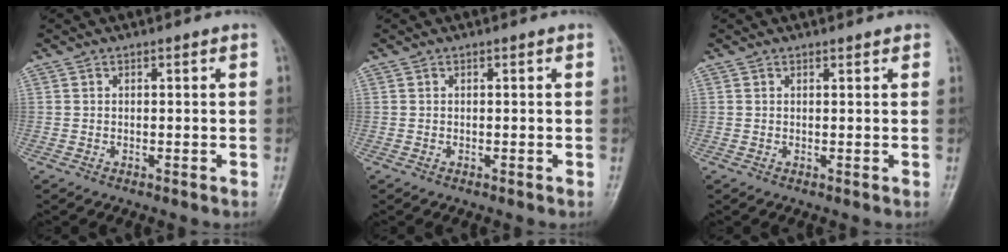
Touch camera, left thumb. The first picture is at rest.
{"total": 0.0}
{"total": 0.8, "force": [0.7, 0.4, 0.3], "torque": [-0.002, -0.003, 0.007]}